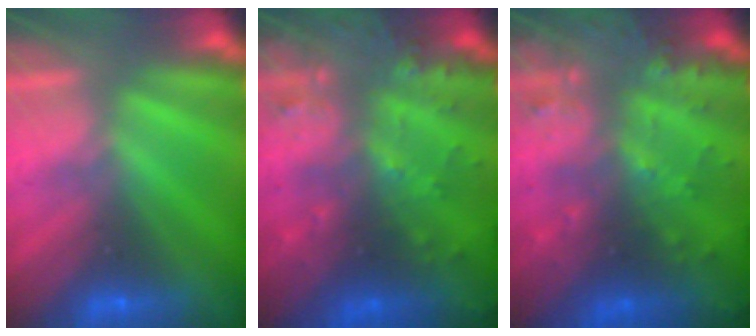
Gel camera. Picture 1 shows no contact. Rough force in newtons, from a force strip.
{"total": 6.1}
{"total": 6.1}